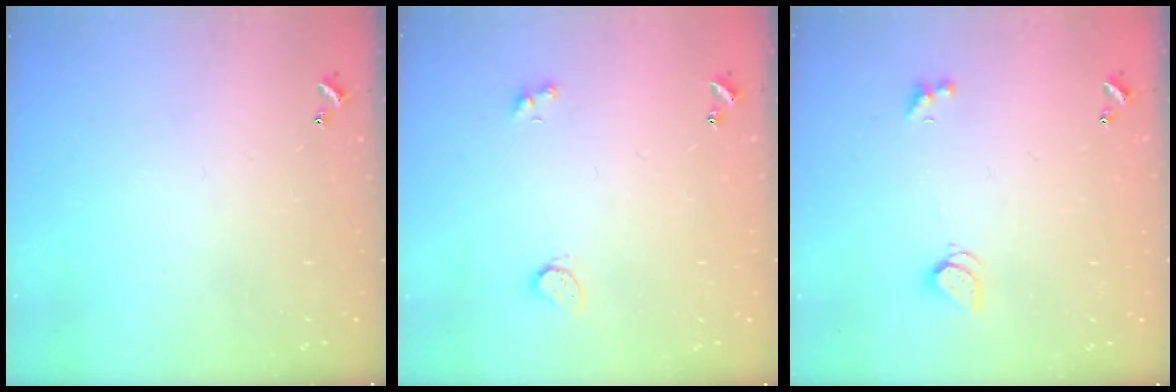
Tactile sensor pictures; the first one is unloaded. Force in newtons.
{"total": 3.5, "press": 3.2, "slide": 1.5}
{"total": 2.0, "press": 2.0, "slide": 0.5}